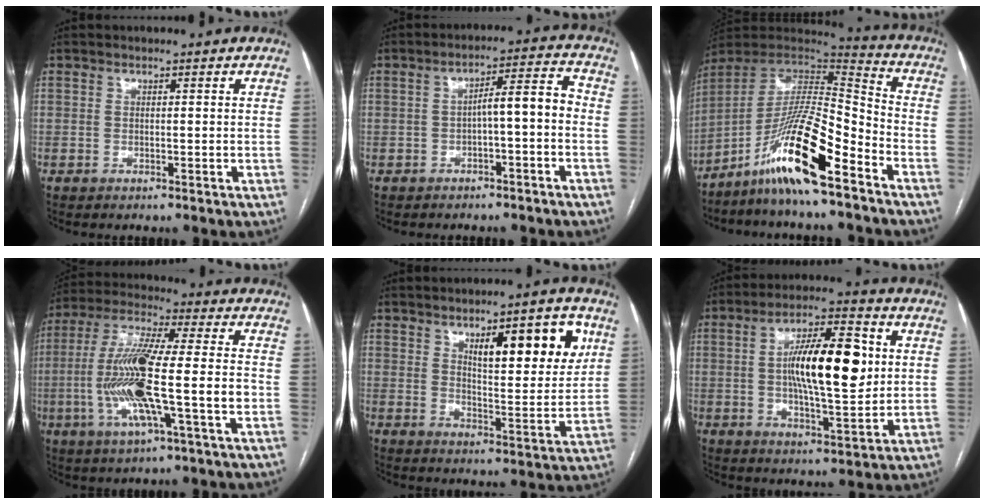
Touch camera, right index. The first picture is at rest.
{"total": 6.0, "force": [-1.4, 1.1, 5.7], "torque": [-0.082, 0.031, -0.019]}
{"total": 16.0, "force": [-10.0, 1.2, 12.5], "torque": [-0.235, 0.002, -0.178]}
{"total": 15.7, "force": [-3.3, 1.3, 15.3], "torque": [-0.307, -0.002, -0.062]}
{"total": 13.1, "force": [5.9, 3.3, 11.2], "torque": [-0.153, -0.001, 0.090]}
{"total": 14.9, "force": [1.9, 4.0, 14.2], "torque": [-0.240, 0.015, 0.028]}